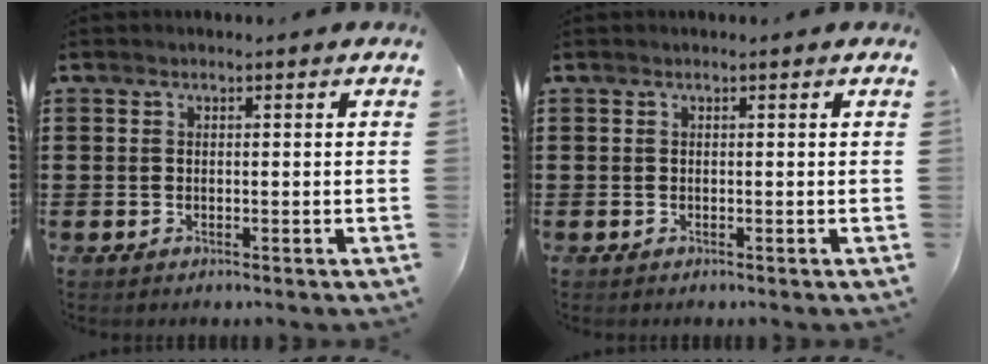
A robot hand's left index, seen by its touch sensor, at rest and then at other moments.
{"total": 0.0}